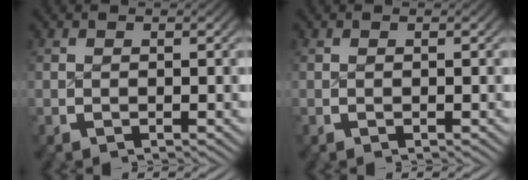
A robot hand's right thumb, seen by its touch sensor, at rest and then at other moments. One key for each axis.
{"total": 0.0}